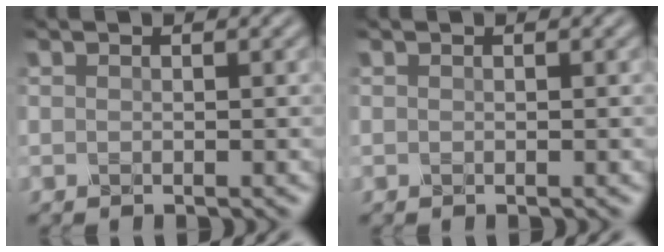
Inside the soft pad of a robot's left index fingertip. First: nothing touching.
{"total": 0.0}